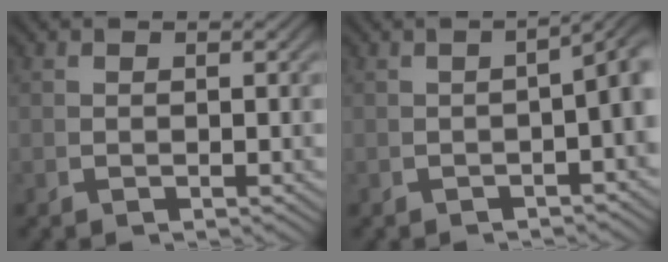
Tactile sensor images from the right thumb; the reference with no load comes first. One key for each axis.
{"total": 5.2, "fx": -0.1, "fy": 2.3, "fz": 4.7, "tx": -0.049, "ty": 0.012, "tz": -0.009}